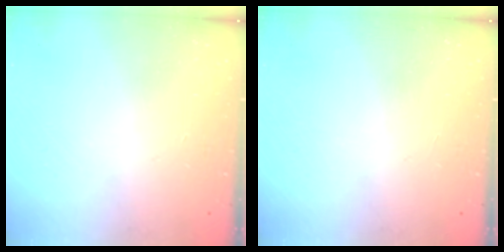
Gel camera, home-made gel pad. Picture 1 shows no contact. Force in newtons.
{"total": 1.0, "press": 0.0, "slide": 1.0}